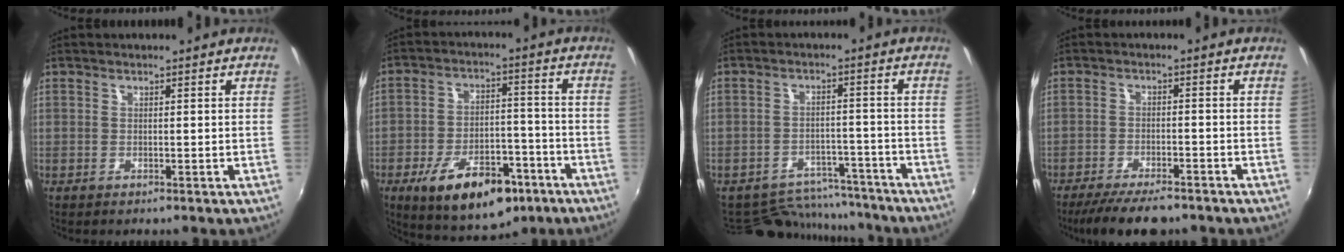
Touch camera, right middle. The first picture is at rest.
{"total": 16.4, "force": [-9.3, 8.2, 10.7], "torque": [-0.192, 0.003, -0.128]}
{"total": 11.6, "force": [-10.4, 5.0, 1.6], "torque": [-0.040, 0.030, -0.134]}
{"total": 9.9, "force": [-8.2, 2.5, 5.0], "torque": [-0.115, -0.025, -0.132]}